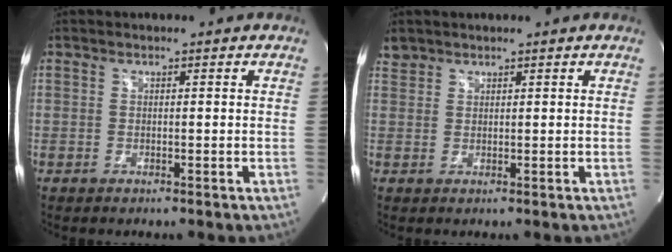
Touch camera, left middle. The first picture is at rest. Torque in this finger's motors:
{"motor_torque": [-0.12, -0.22, -0.07, 0.01]}